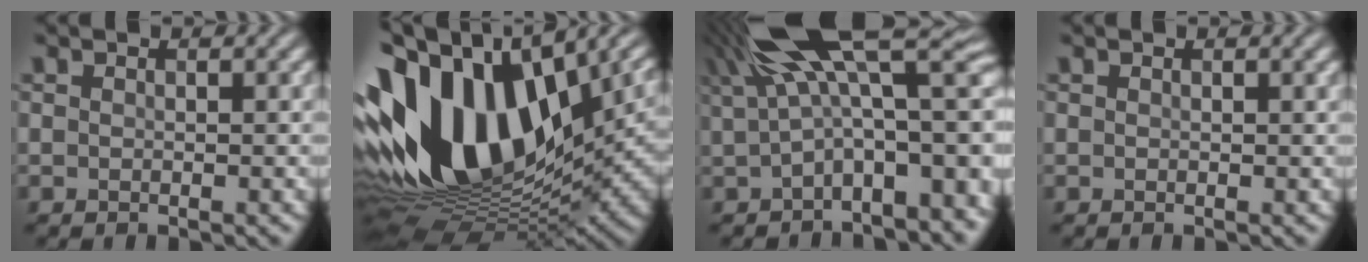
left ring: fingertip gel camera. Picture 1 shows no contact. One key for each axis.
{"total": 17.4, "fx": 2.8, "fy": 10.7, "fz": 13.5, "tx": -0.274, "ty": 0.017, "tz": 0.040}
{"total": 15.1, "fx": 4.3, "fy": 6.2, "fz": 13.1, "tx": -0.198, "ty": 0.010, "tz": 0.093}
{"total": 0.6, "fx": 0.4, "fy": 0.1, "fz": 0.5, "tx": -0.004, "ty": 0.005, "tz": 0.005}